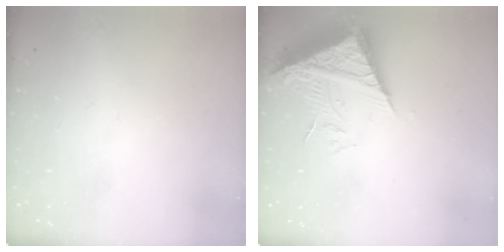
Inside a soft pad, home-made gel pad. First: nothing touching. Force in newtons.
{"total": 9.7, "press": 9.6, "slide": 0.8}